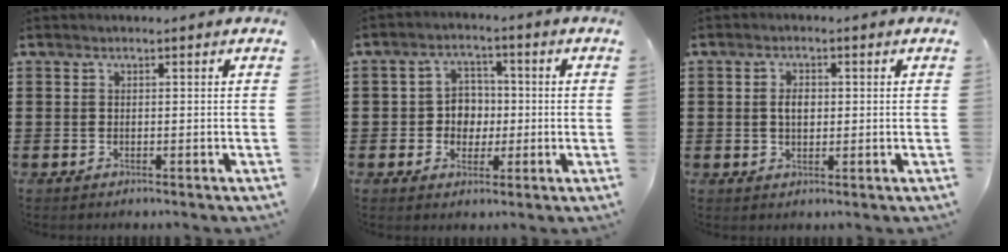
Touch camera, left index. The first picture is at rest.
{"total": 4.9, "force": [-0.3, 4.5, 2.0], "torque": [-0.046, 0.011, -0.011]}
{"total": 2.8, "force": [0.4, 1.6, 2.2], "torque": [-0.039, 0.005, 0.003]}